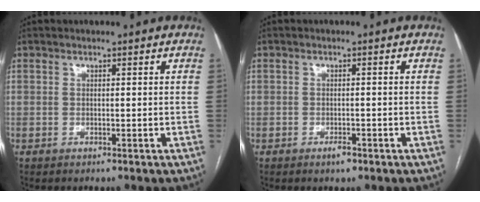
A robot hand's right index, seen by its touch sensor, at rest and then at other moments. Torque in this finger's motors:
{"motor_torque": [-0.04, -0.03, -0.11, -0.03]}